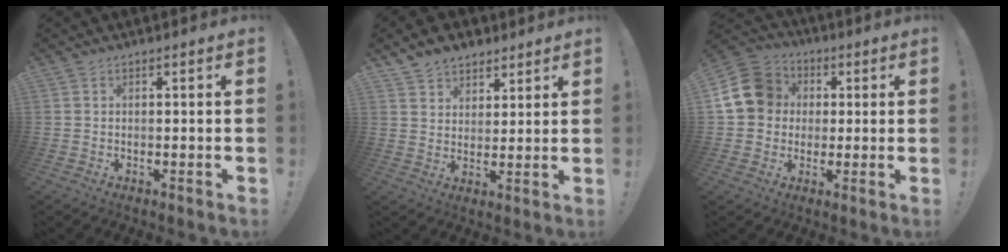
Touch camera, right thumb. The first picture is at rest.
{"total": 7.6, "force": [5.9, 4.7, 1.4], "torque": [-0.015, -0.044, 0.112]}
{"total": 15.7, "force": [2.7, 13.5, 7.5], "torque": [-0.129, 0.005, 0.060]}